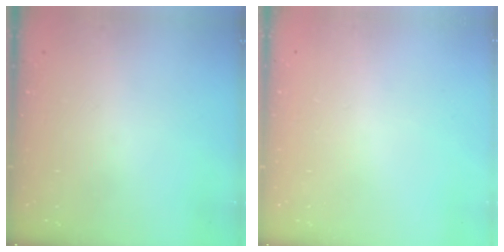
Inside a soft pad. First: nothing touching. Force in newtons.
{"total": 2.5, "press": 2.5, "slide": 0.2}